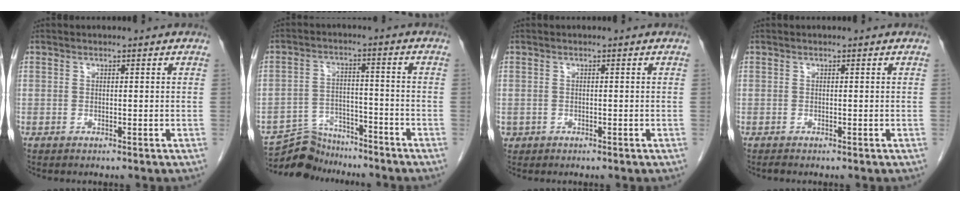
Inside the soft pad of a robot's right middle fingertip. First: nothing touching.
{"total": 7.9, "force": [-7.6, 2.3, -0.1], "torque": [0.000, 0.012, -0.134]}
{"total": 0.7, "force": [-0.2, 0.7, 0.0], "torque": [-0.001, 0.004, 0.000]}
{"total": 0.0}